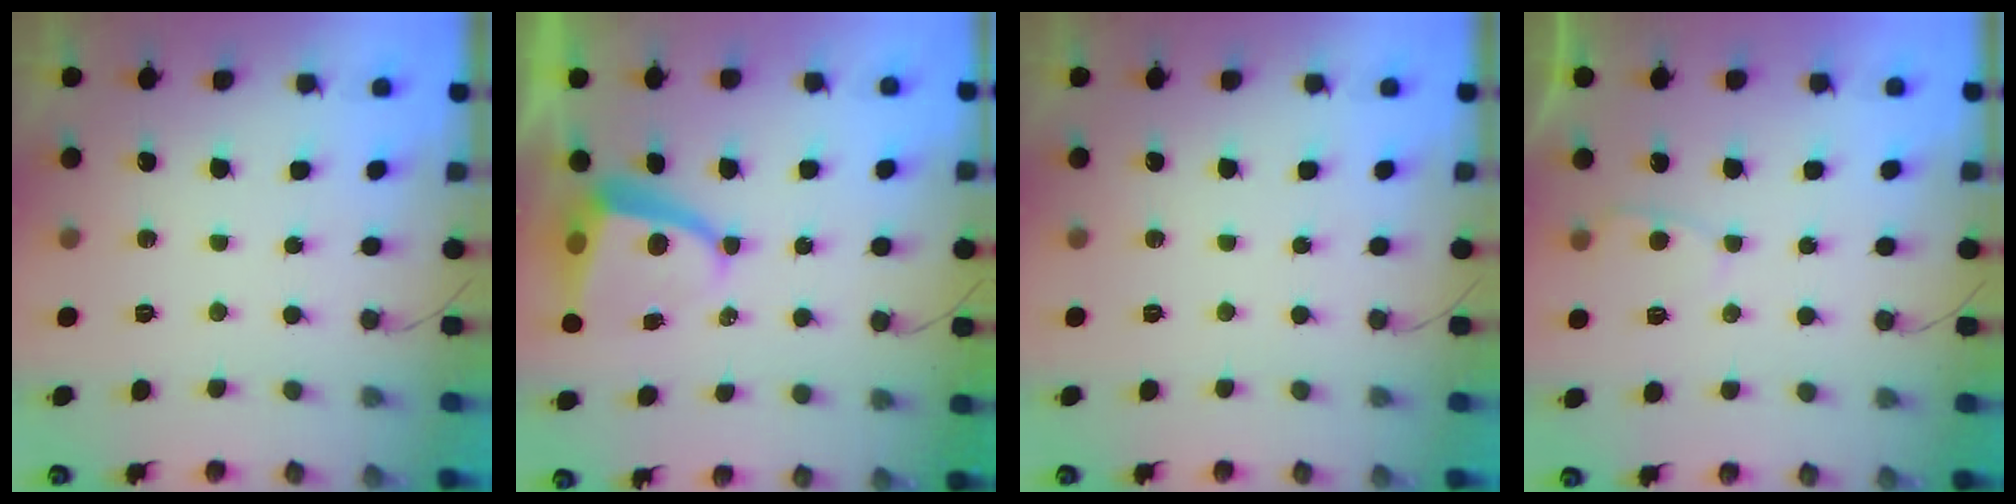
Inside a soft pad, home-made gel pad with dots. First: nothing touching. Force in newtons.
{"total": 6.6, "press": 6.5, "slide": 0.9}
{"total": 0.0}
{"total": 2.7, "press": 2.7, "slide": 0.4}